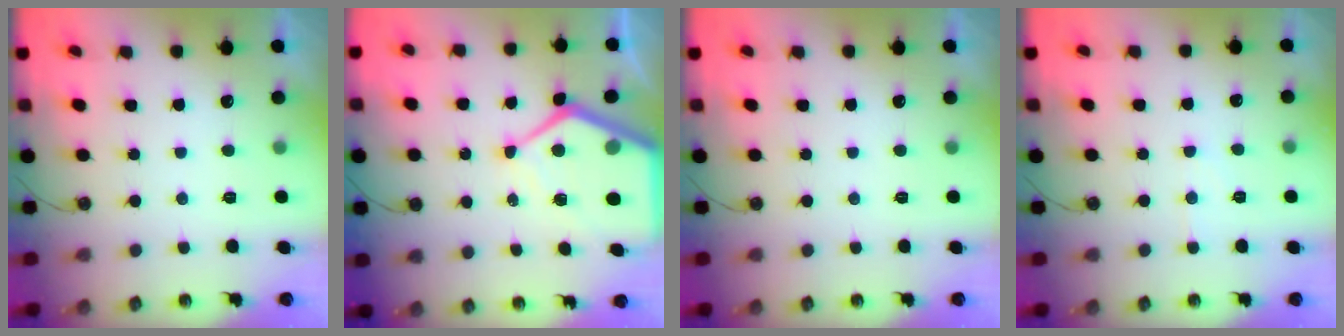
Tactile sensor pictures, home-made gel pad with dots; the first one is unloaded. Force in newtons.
{"total": 13.0, "press": 12.9, "slide": 1.3}
{"total": 0.0}
{"total": 5.1, "press": 5.1, "slide": 0.2}